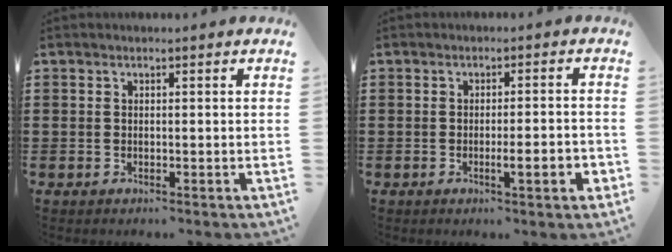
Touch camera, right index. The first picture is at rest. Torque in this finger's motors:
{"motor_torque": [0.65, -0.08, 0.21, 0.02]}